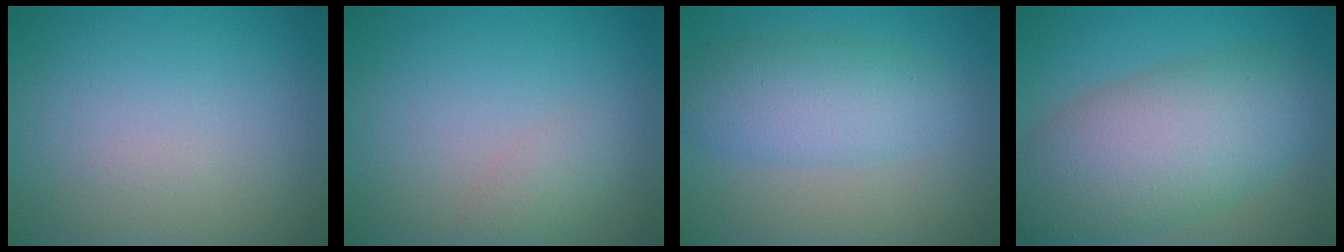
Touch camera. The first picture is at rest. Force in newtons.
{"total": 1.5, "press": 1.5, "slide": 0.1}
{"total": 4.6, "press": 4.6, "slide": 0.1}
{"total": 9.4, "press": 9.4, "slide": 0.4}